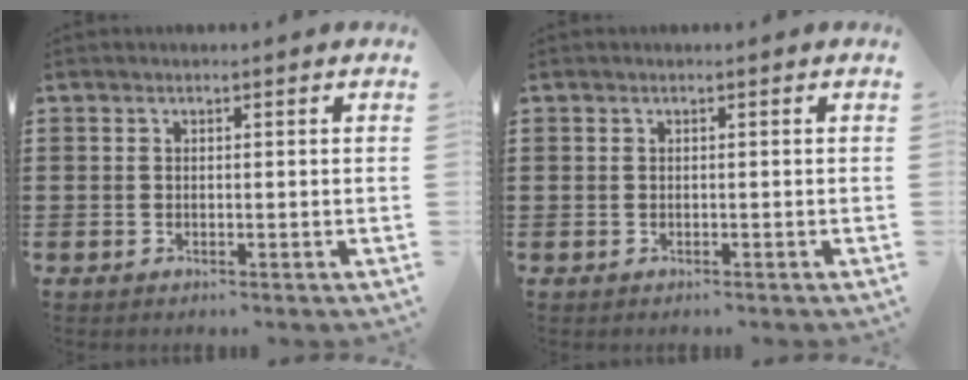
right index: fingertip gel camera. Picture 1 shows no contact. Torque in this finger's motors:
{"motor_torque": [-1.15, 0.99, -1.05, -0.18]}